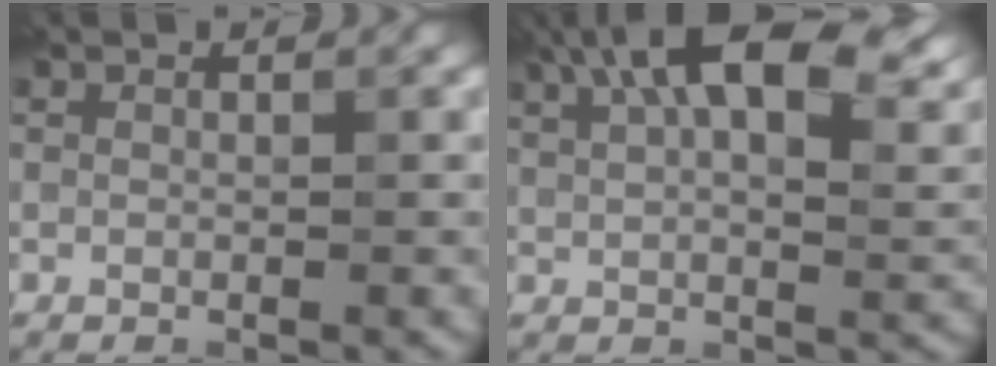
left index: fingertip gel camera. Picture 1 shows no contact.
{"total": 14.5, "force": [7.7, 6.3, 10.6], "torque": [-0.156, 0.027, 0.114]}